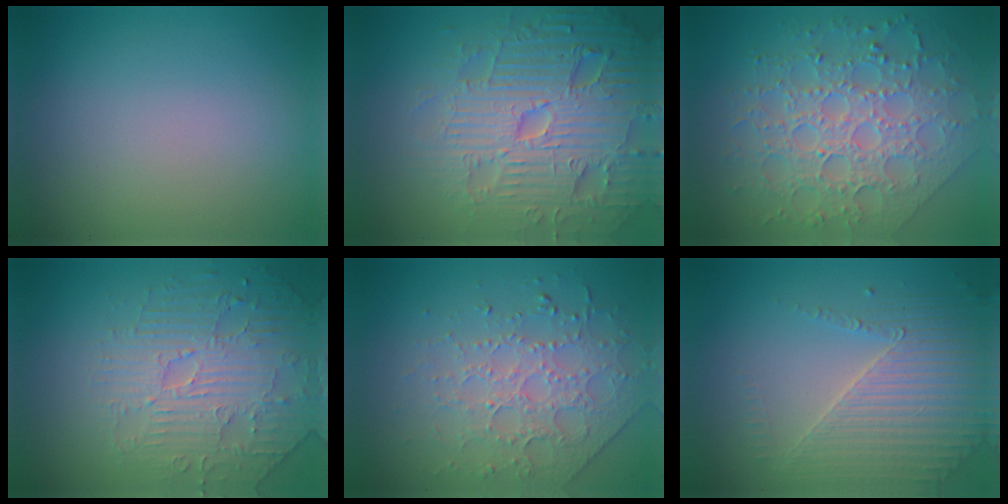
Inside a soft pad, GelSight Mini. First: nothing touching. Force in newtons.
{"total": 7.8, "press": 7.6, "slide": 1.9}
{"total": 8.5, "press": 6.1, "slide": 5.9}
{"total": 4.2, "press": 4.1, "slide": 0.9}
{"total": 3.8, "press": 3.3, "slide": 1.8}
{"total": 3.9, "press": 3.7, "slide": 1.3}